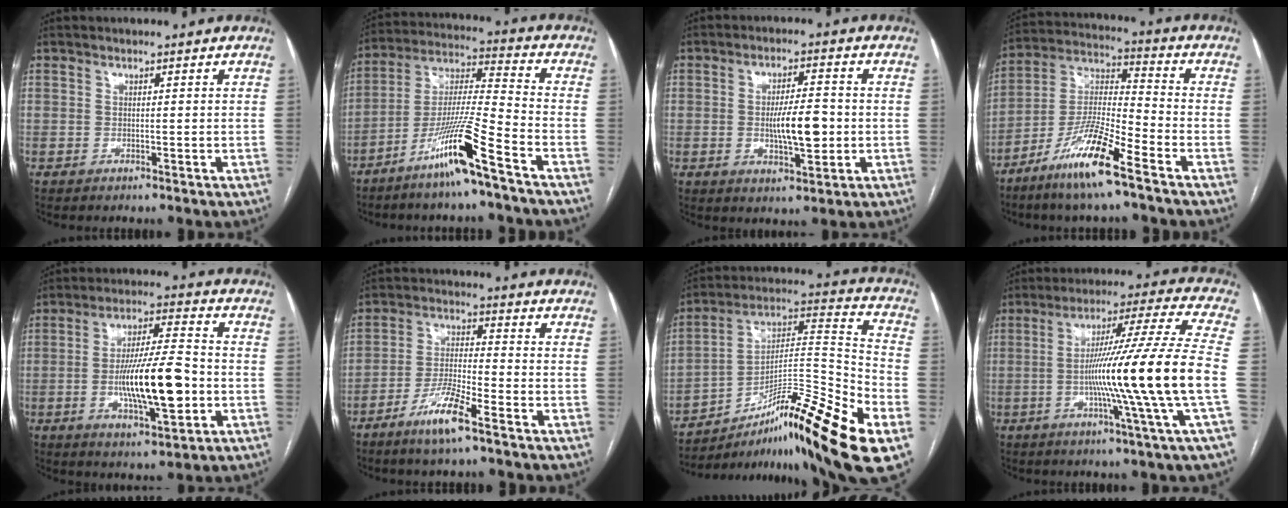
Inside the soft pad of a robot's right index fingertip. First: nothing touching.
{"total": 13.4, "force": [-8.1, -0.8, 10.7], "torque": [-0.211, -0.017, -0.157]}
{"total": 7.7, "force": [-0.8, 2.1, 7.4], "torque": [-0.130, 0.001, -0.012]}
{"total": 13.0, "force": [-8.1, 0.4, 10.1], "torque": [-0.200, -0.023, -0.162]}
{"total": 14.3, "force": [-2.9, 2.5, 13.8], "torque": [-0.247, -0.001, -0.045]}
{"total": 8.3, "force": [-5.3, 0.4, 6.4], "torque": [-0.130, -0.013, -0.103]}
{"total": 24.3, "force": [-13.1, 1.5, 20.4], "torque": [-0.282, 0.010, -0.203]}
{"total": 19.8, "force": [-3.6, -3.0, 19.3], "torque": [-0.309, -0.011, -0.075]}